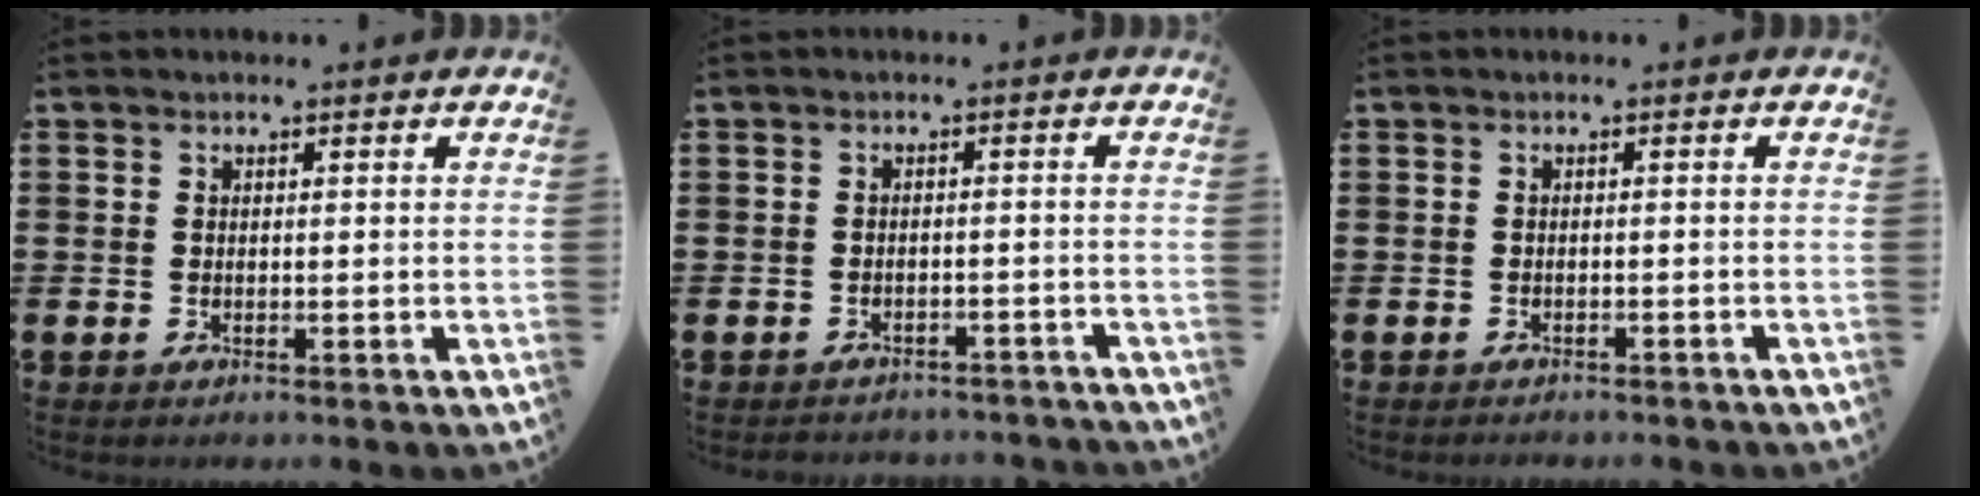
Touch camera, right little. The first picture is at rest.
{"total": 1.7, "force": [-1.7, 0.1, -0.1], "torque": [-0.004, 0.003, -0.037]}
{"total": 0.7, "force": [-0.7, 0.0, 0.0], "torque": [-0.002, -0.002, -0.014]}